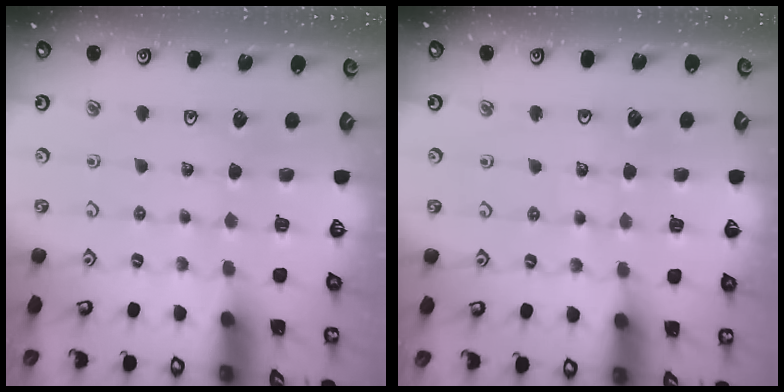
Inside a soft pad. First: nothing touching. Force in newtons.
{"total": 4.4, "press": 4.0, "slide": 1.9}